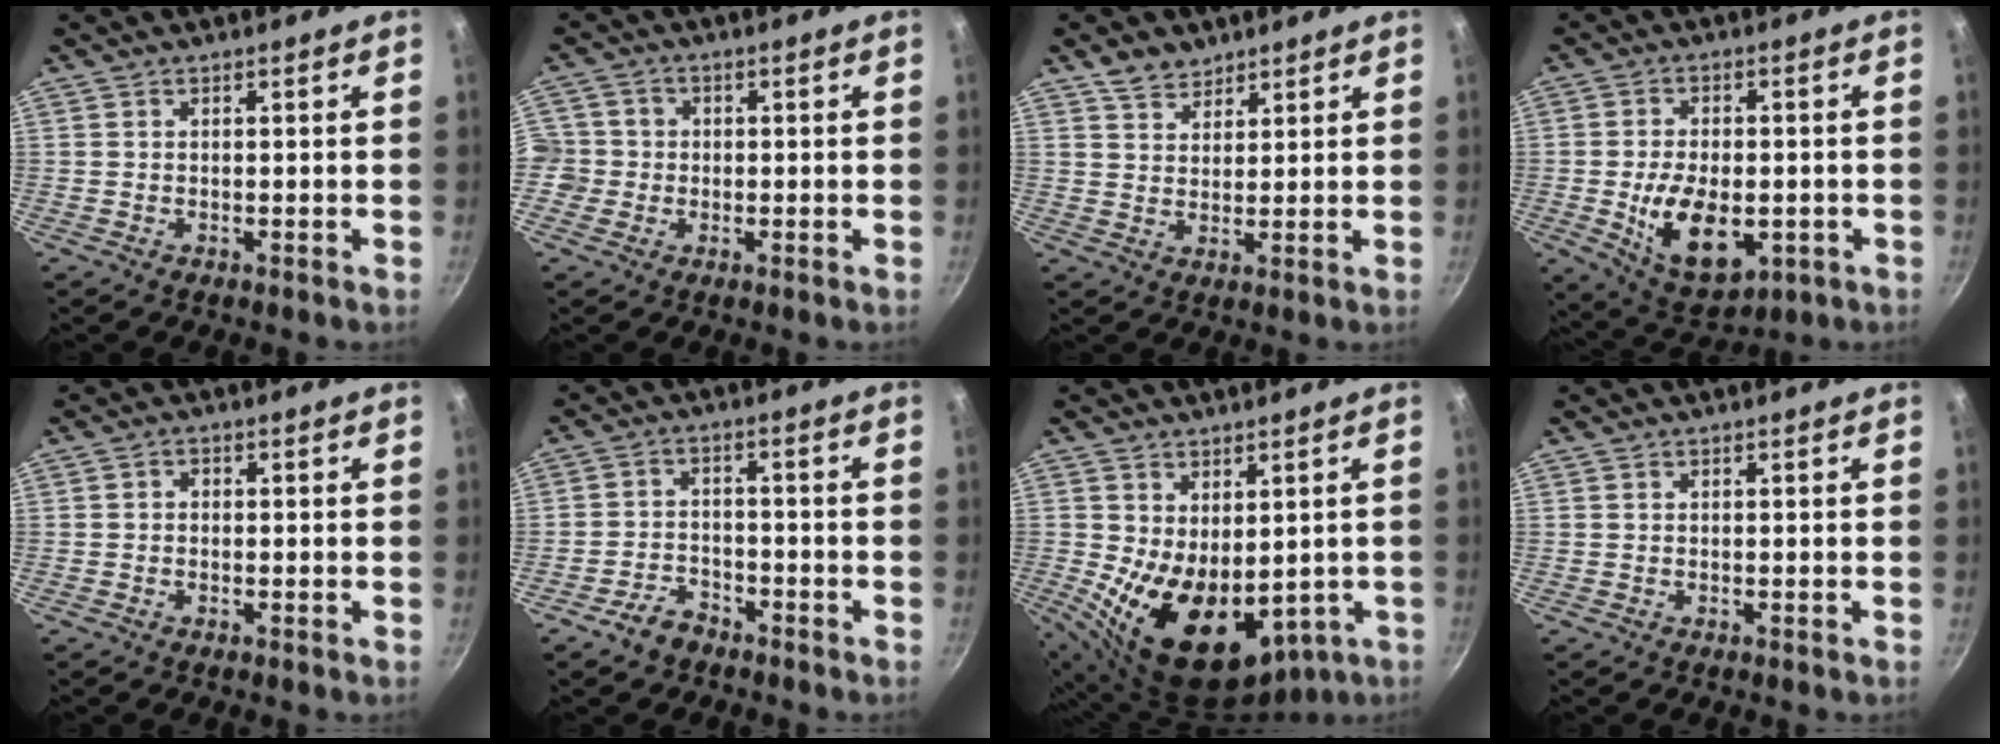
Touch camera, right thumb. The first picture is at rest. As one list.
[{"total": 5.4, "force": [-0.7, 5.2, 1.3], "torque": [-0.001, 0.010, -0.021]}, {"total": 5.0, "force": [3.8, 3.0, 1.4], "torque": [-0.007, -0.014, 0.070]}, {"total": 13.9, "force": [-3.0, 8.0, 11.0], "torque": [-0.163, -0.003, -0.034]}, {"total": 1.0, "force": [-0.2, 0.9, 0.4], "torque": [-0.005, 0.003, -0.004]}, {"total": 5.1, "force": [-3.7, 3.0, 1.9], "torque": [-0.026, 0.038, -0.066]}, {"total": 17.1, "force": [-1.5, 10.7, 13.2], "torque": [-0.202, -0.026, 0.007]}, {"total": 0.0}]